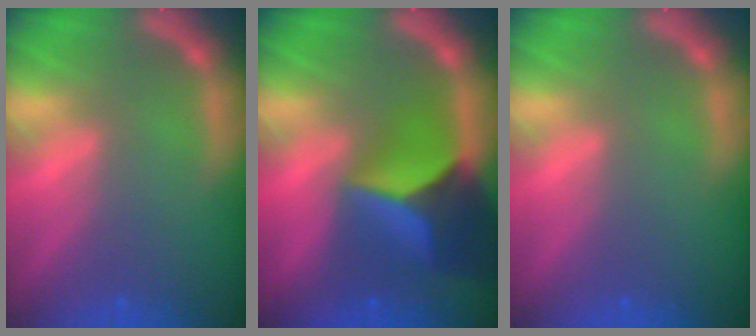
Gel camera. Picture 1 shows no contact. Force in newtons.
{"total": 9.5}
{"total": 0.0}